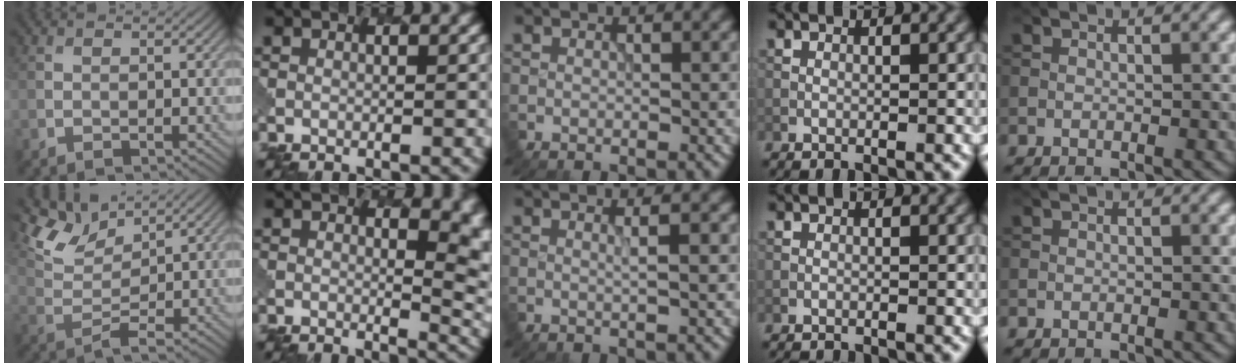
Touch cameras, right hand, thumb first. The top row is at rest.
{"thumb": {"total": 5.3, "force": [3.6, 2.2, 3.2], "torque": [-0.071, 0.004, 0.074]}, "index": {"total": 5.6, "force": [1.3, 2.6, 4.8], "torque": [-0.029, -0.007, 0.021]}, "middle": {"total": 1.2, "force": [0.3, 0.3, 1.1], "torque": [-0.014, 0.003, 0.000]}, "ring": {"total": 1.4, "force": [-1.4, 0.1, 0.2], "torque": [0.001, -0.004, -0.022]}}